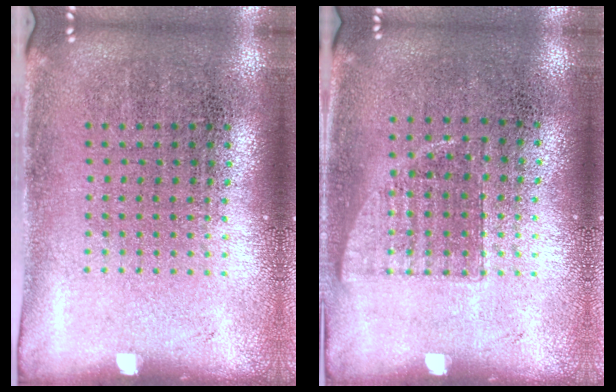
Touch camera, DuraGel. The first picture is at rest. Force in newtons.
{"total": 0.7, "press": 0.7, "slide": 0.2}